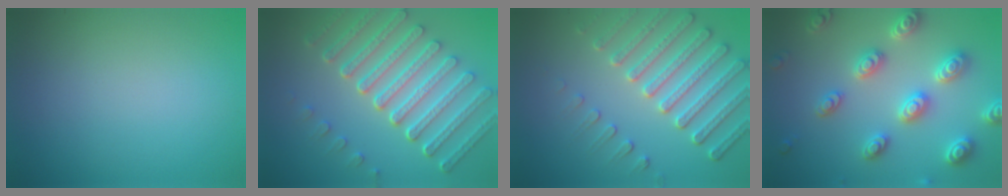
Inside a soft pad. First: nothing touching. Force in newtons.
{"total": 7.5, "press": 5.6, "slide": 5.0}
{"total": 5.5, "press": 4.8, "slide": 2.7}
{"total": 5.2, "press": 5.1, "slide": 1.1}